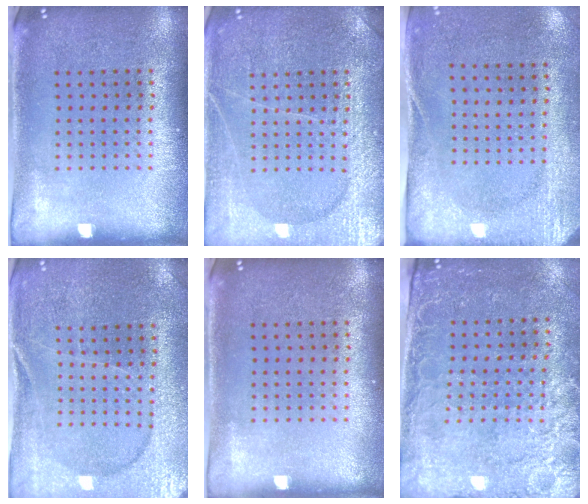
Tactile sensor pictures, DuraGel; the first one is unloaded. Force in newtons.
{"total": 3.6, "press": 3.6, "slide": 0.3}
{"total": 2.7, "press": 2.1, "slide": 1.7}
{"total": 1.5, "press": 1.5, "slide": 0.2}
{"total": 0.0}
{"total": 2.7, "press": 2.4, "slide": 1.2}